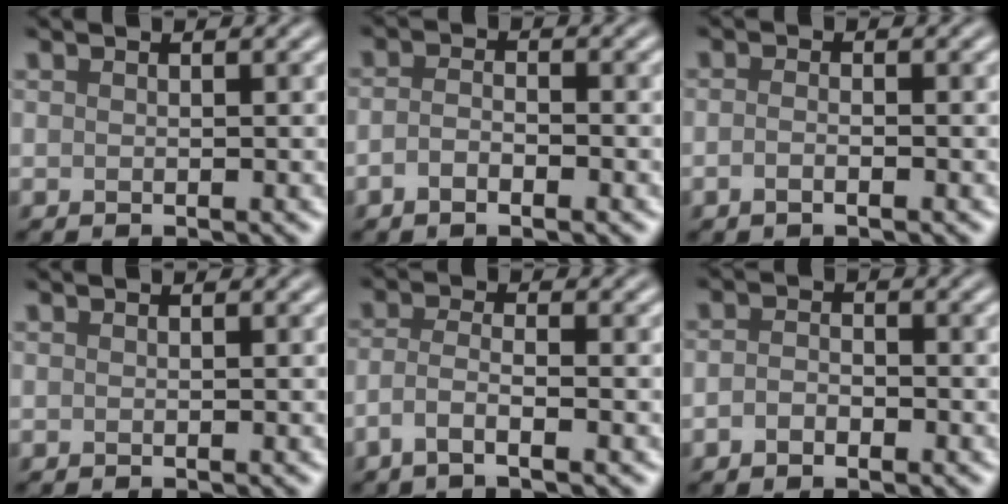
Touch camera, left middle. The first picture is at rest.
{"total": 2.2, "force": [-1.0, 0.9, 1.7], "torque": [-0.032, 0.000, -0.022]}
{"total": 1.2, "force": [-0.6, 0.4, 0.9], "torque": [-0.017, -0.001, -0.013]}
{"total": 0.0}
{"total": 2.7, "force": [-1.4, 0.6, 2.2], "torque": [-0.044, 0.004, -0.039]}
{"total": 2.0, "force": [-0.8, 1.1, 1.4], "torque": [-0.028, -0.001, -0.019]}